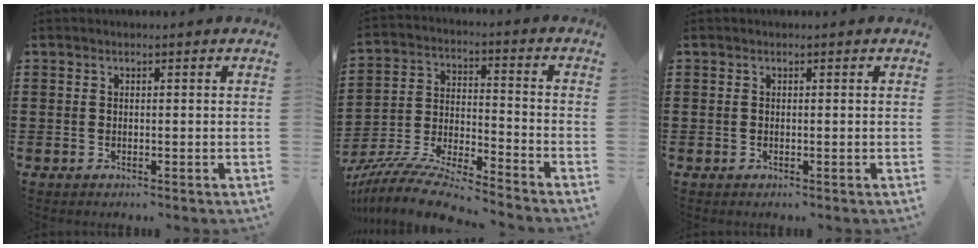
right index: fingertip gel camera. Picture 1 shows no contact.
{"total": 10.1, "force": [-9.5, 0.2, 3.4], "torque": [-0.076, 0.004, -0.191]}
{"total": 0.0}